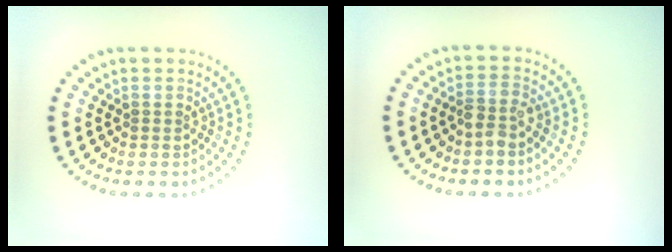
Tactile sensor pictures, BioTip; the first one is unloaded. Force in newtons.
{"total": 1.7, "press": 1.5, "slide": 0.8}